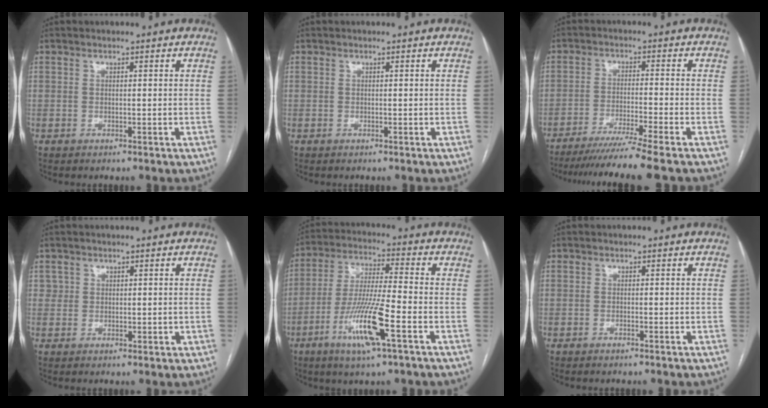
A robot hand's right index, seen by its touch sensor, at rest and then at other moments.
{"total": 0.0}
{"total": 10.8, "force": [-9.0, -2.7, 5.2], "torque": [-0.060, -0.038, -0.144]}
{"total": 2.0, "force": [0.6, 1.9, 0.4], "torque": [-0.001, -0.001, 0.012]}
{"total": 12.6, "force": [-5.3, 0.7, 11.4], "torque": [-0.225, -0.017, -0.100]}
{"total": 0.6, "force": [-0.5, 0.0, 0.3], "torque": [-0.010, -0.001, -0.008]}